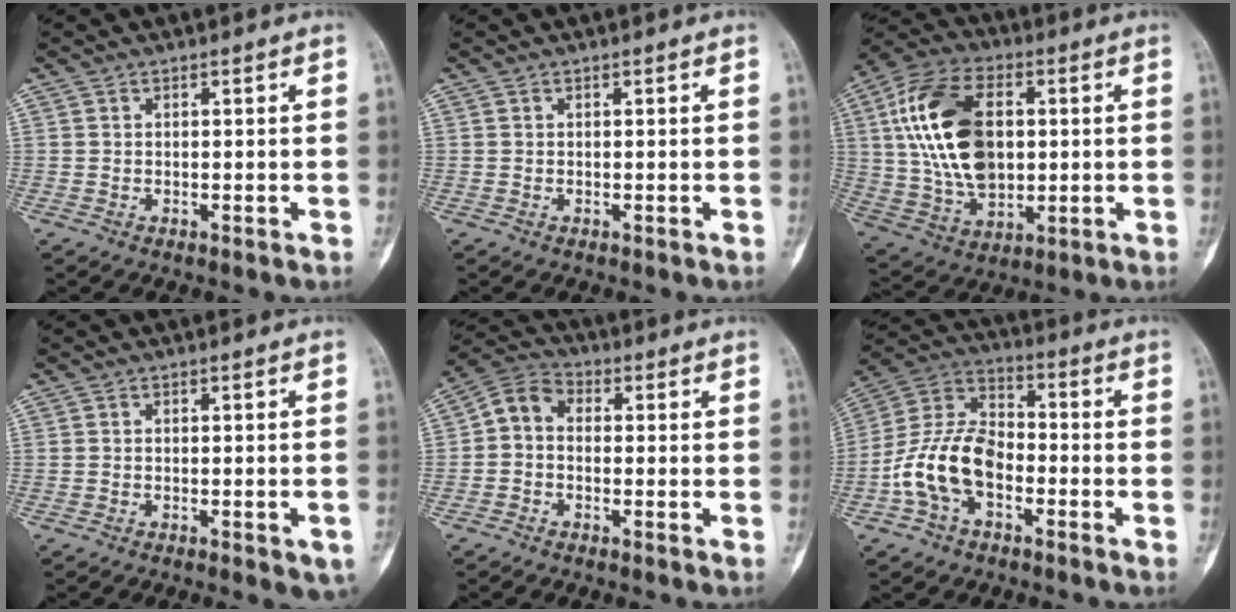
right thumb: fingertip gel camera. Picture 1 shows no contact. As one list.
[{"total": 0.0}, {"total": 20.2, "force": [2.9, 12.5, 15.5], "torque": [-0.286, 0.003, 0.057]}, {"total": 4.6, "force": [-2.2, 1.3, 3.8], "torque": [-0.043, 0.005, -0.025]}, {"total": 6.0, "force": [-0.4, 4.4, 4.0], "torque": [-0.061, 0.022, -0.026]}, {"total": 13.9, "force": [-4.4, 8.6, 10.0], "torque": [-0.194, 0.043, -0.090]}]